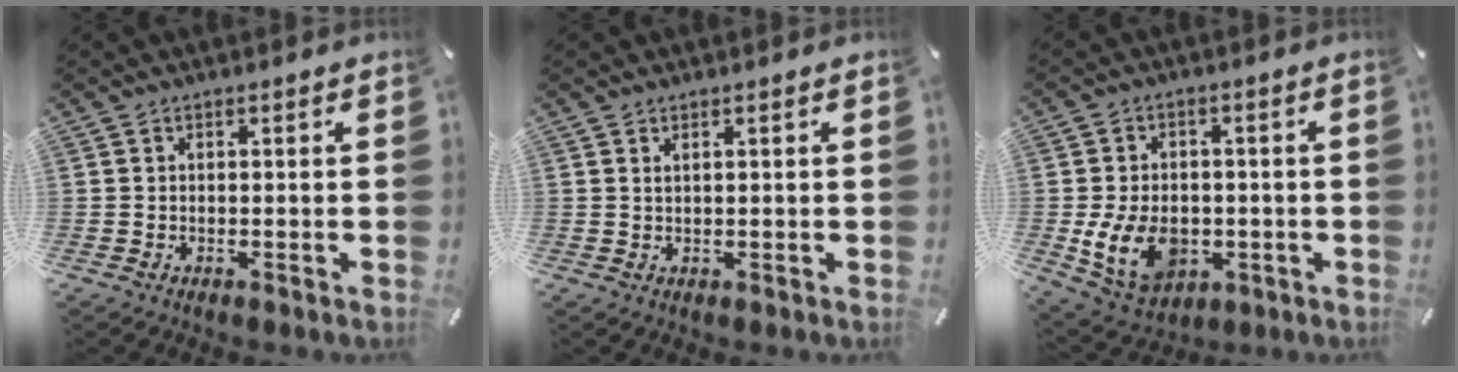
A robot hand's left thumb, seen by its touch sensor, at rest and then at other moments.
{"total": 1.0, "force": [0.6, 0.3, 0.7], "torque": [-0.015, 0.000, 0.010]}
{"total": 12.1, "force": [-2.7, 8.9, 7.7], "torque": [-0.162, 0.006, -0.046]}